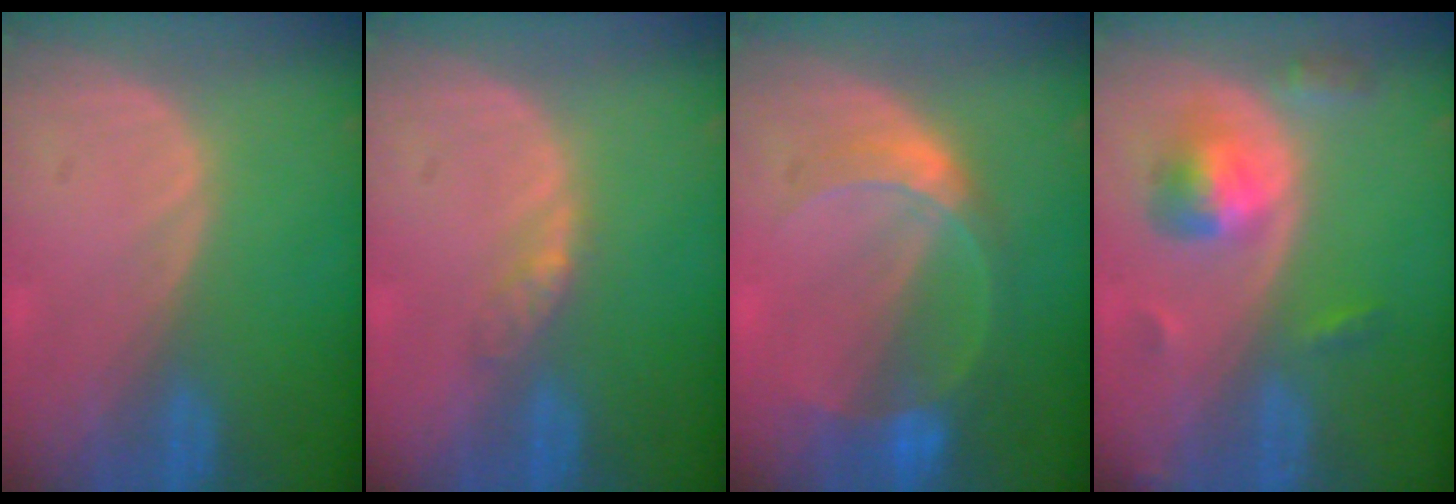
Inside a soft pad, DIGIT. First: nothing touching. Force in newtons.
{"total": 2.2, "press": 1.9, "slide": 1.2}
{"total": 6.7, "press": 5.9, "slide": 3.2}
{"total": 5.6, "press": 5.3, "slide": 1.8}